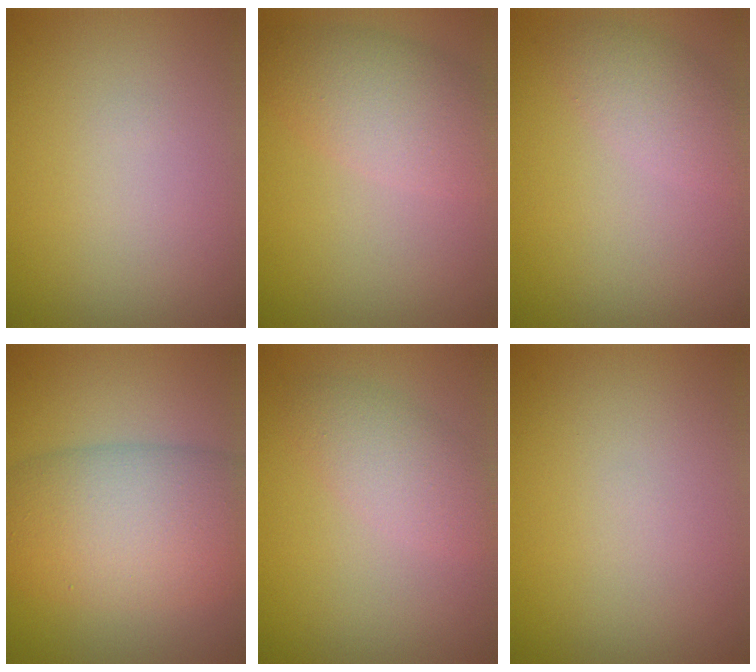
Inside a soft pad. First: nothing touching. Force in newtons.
{"total": 4.7, "press": 4.7, "slide": 0.5}
{"total": 2.6, "press": 2.6, "slide": 0.1}
{"total": 9.3, "press": 9.3, "slide": 0.3}
{"total": 3.0, "press": 3.0, "slide": 0.1}
{"total": 0.0}